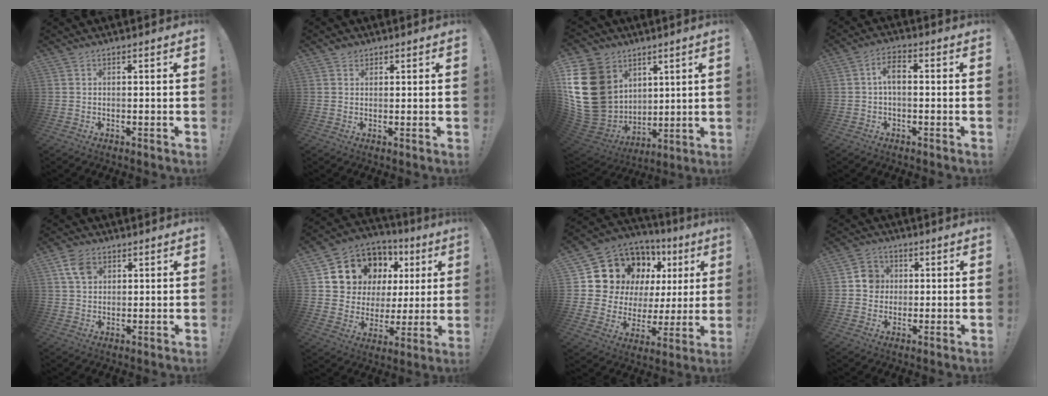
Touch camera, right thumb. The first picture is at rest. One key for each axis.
{"total": 1.9, "fx": 1.4, "fy": 1.3, "fz": 0.4, "tx": 0.000, "ty": -0.004, "tz": 0.023}
{"total": 25.0, "fx": 5.3, "fy": 20.4, "fz": 13.5, "tx": -0.265, "ty": -0.029, "tz": 0.146}
{"total": 4.8, "fx": -0.1, "fy": 2.2, "fz": 4.3, "tx": -0.084, "ty": 0.007, "tz": -0.005}
{"total": 6.6, "fx": 3.0, "fy": 4.7, "fz": 3.5, "tx": -0.059, "ty": 0.000, "tz": 0.059}
{"total": 10.7, "fx": 6.5, "fy": 8.0, "fz": 3.0, "tx": -0.053, "ty": -0.061, "tz": 0.133}
{"total": 14.3, "fx": 9.0, "fy": 9.4, "fz": 6.0, "tx": -0.091, "ty": -0.076, "tz": 0.184}
{"total": 6.6, "fx": 0.7, "fy": 6.4, "fz": 1.8, "tx": -0.017, "ty": 0.004, "tz": 0.015}